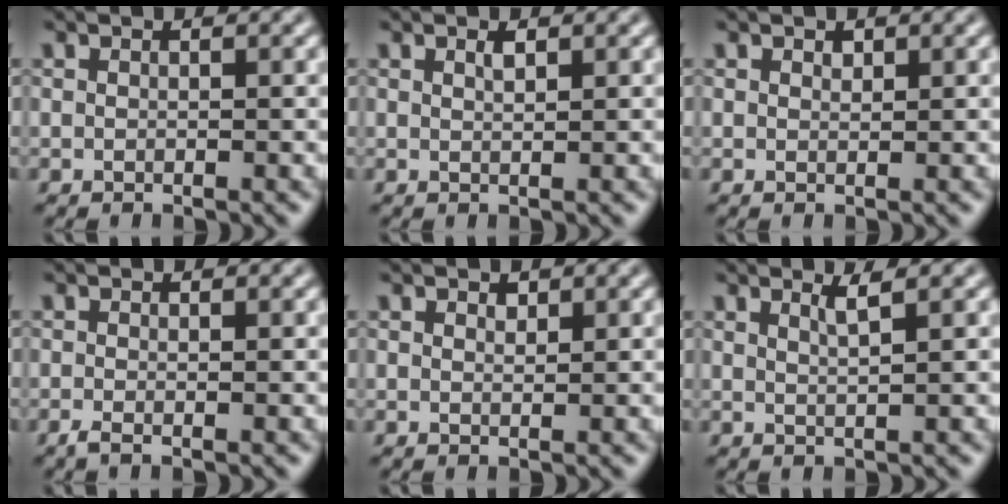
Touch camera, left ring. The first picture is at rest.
{"total": 0.8, "force": [0.6, 0.2, 0.5], "torque": [-0.010, 0.000, 0.011]}
{"total": 0.6, "force": [0.5, 0.3, 0.1], "torque": [-0.002, -0.002, 0.007]}
{"total": 1.0, "force": [-0.6, 0.1, 0.7], "torque": [-0.016, -0.004, -0.016]}
{"total": 0.6, "force": [0.5, 0.3, 0.2], "torque": [-0.002, -0.002, 0.009]}
{"total": 1.4, "force": [0.9, 0.3, 1.1], "torque": [-0.010, 0.002, 0.013]}